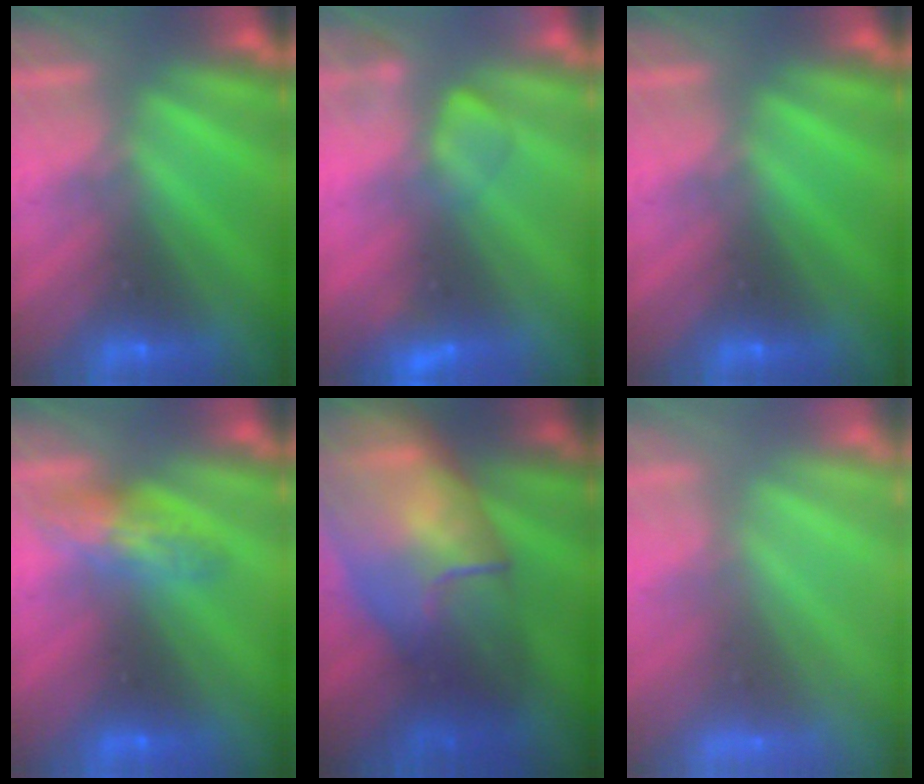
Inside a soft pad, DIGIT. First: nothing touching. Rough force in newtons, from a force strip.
{"total": 2.5}
{"total": 0.0}
{"total": 2.6}
{"total": 8.4}
{"total": 8.2}